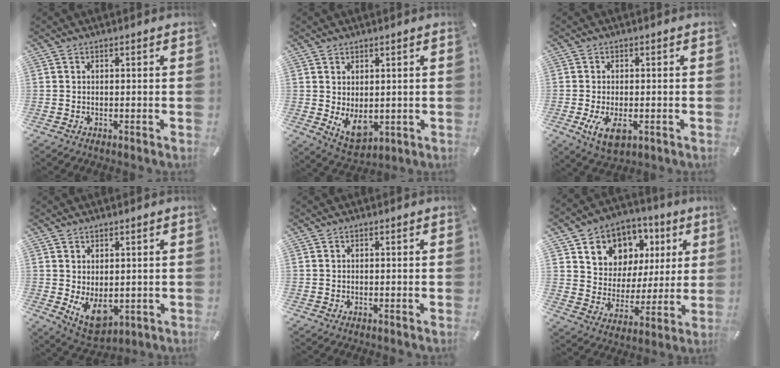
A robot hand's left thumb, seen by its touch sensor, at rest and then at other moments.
{"total": 7.2, "force": [-0.1, 5.2, 4.9], "torque": [-0.070, -0.006, 0.000]}
{"total": 5.9, "force": [-1.7, 3.5, 4.4], "torque": [-0.088, -0.008, -0.034]}
{"total": 7.8, "force": [-0.6, 5.5, 5.4], "torque": [-0.085, -0.009, -0.008]}
{"total": 0.0}
{"total": 9.7, "force": [4.1, 8.7, 1.0], "torque": [-0.027, -0.040, 0.081]}